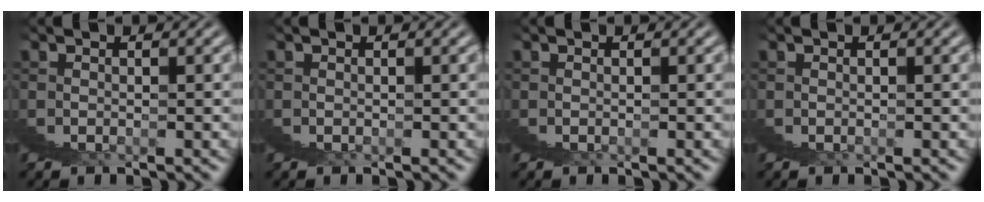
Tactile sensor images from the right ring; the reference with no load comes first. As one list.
[{"total": 0.0}, {"total": 0.0}, {"total": 0.0}]